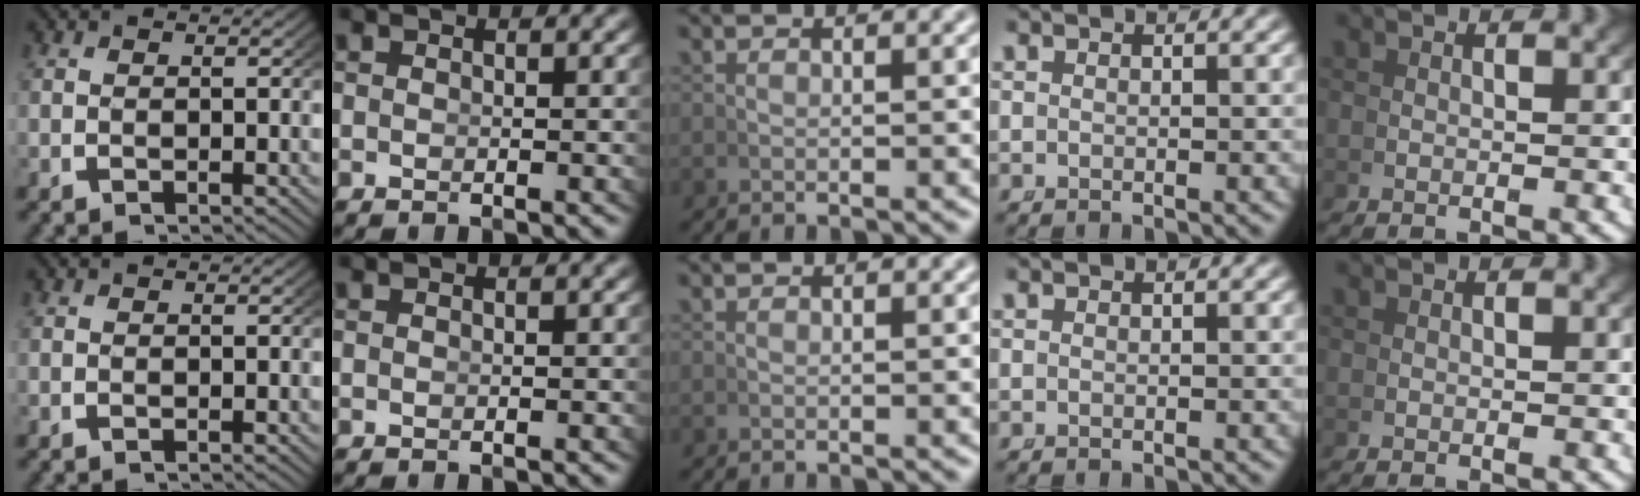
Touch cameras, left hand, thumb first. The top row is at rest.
{}